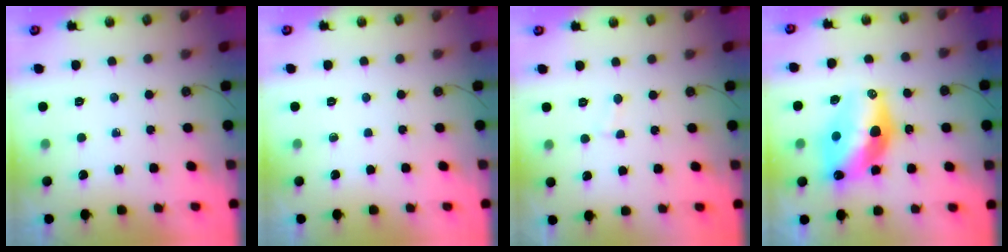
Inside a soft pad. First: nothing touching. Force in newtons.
{"total": 0.0}
{"total": 2.0, "press": 2.0, "slide": 0.2}
{"total": 14.9, "press": 14.9, "slide": 1.2}